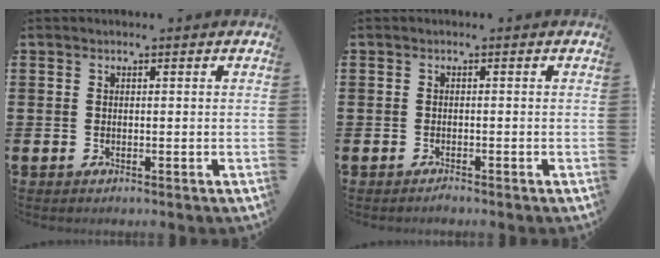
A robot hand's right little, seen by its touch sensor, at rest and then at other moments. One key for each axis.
{"total": 0.6, "fx": -0.5, "fy": 0.0, "fz": 0.2, "tx": -0.005, "ty": -0.003, "tz": -0.010}